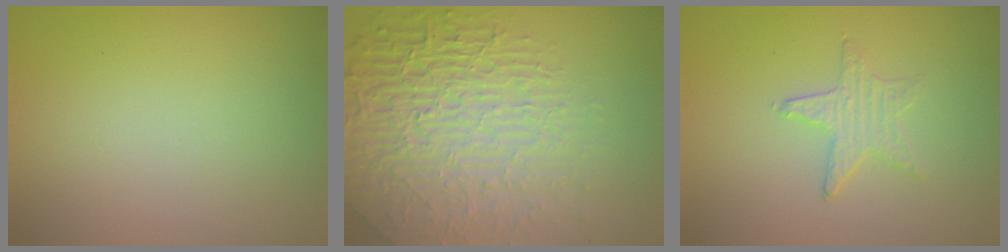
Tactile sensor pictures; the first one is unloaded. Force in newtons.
{"total": 9.0, "press": 6.1, "slide": 6.6}
{"total": 1.2, "press": 1.2, "slide": 0.1}